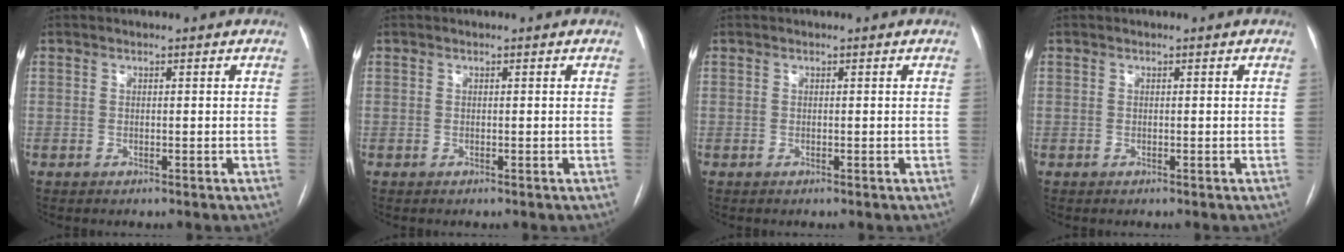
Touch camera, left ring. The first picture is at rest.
{"total": 0.0}
{"total": 0.0}
{"total": 0.0}